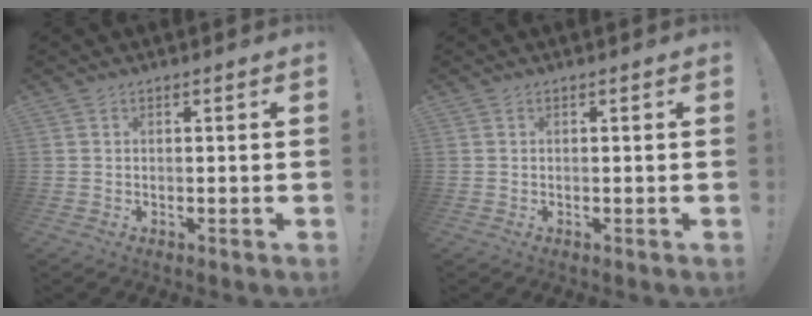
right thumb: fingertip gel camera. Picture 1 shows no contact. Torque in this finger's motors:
{"motor_torque": [0.02, 0.05, -0.01, -0.01, 0.00]}